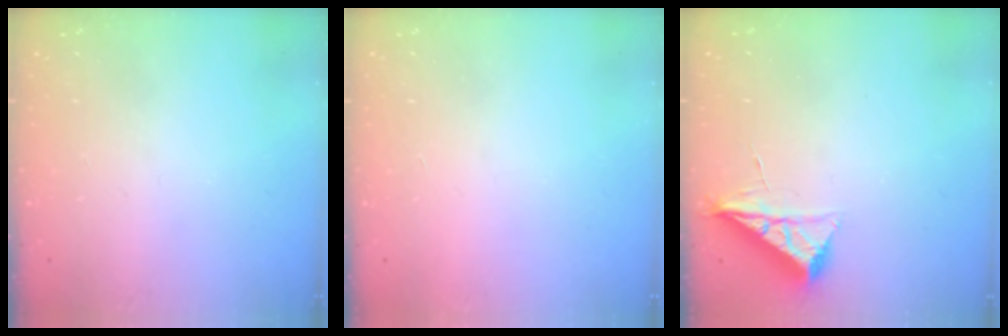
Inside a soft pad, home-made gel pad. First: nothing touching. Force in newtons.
{"total": 1.6, "press": 1.6, "slide": 0.1}
{"total": 6.3, "press": 6.2, "slide": 0.8}